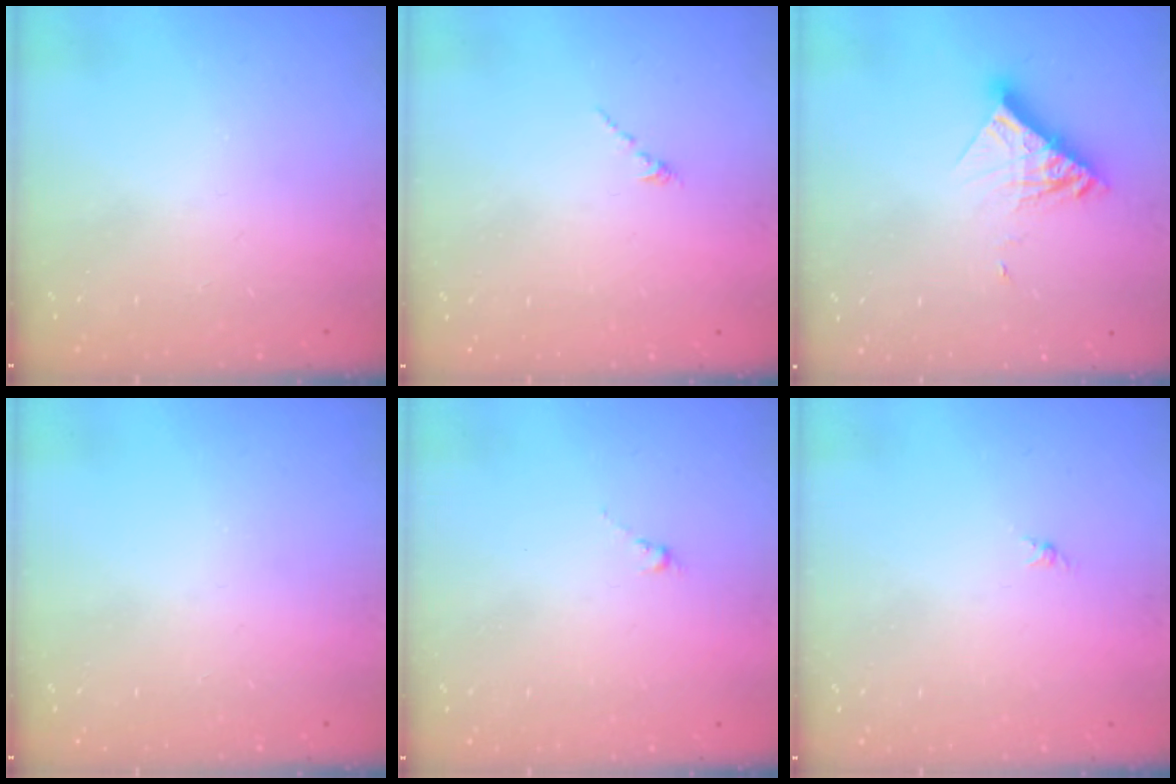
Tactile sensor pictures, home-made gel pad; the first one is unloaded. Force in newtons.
{"total": 0.0}
{"total": 10.2, "press": 10.2, "slide": 0.3}
{"total": 0.0}
{"total": 0.0}
{"total": 0.0}